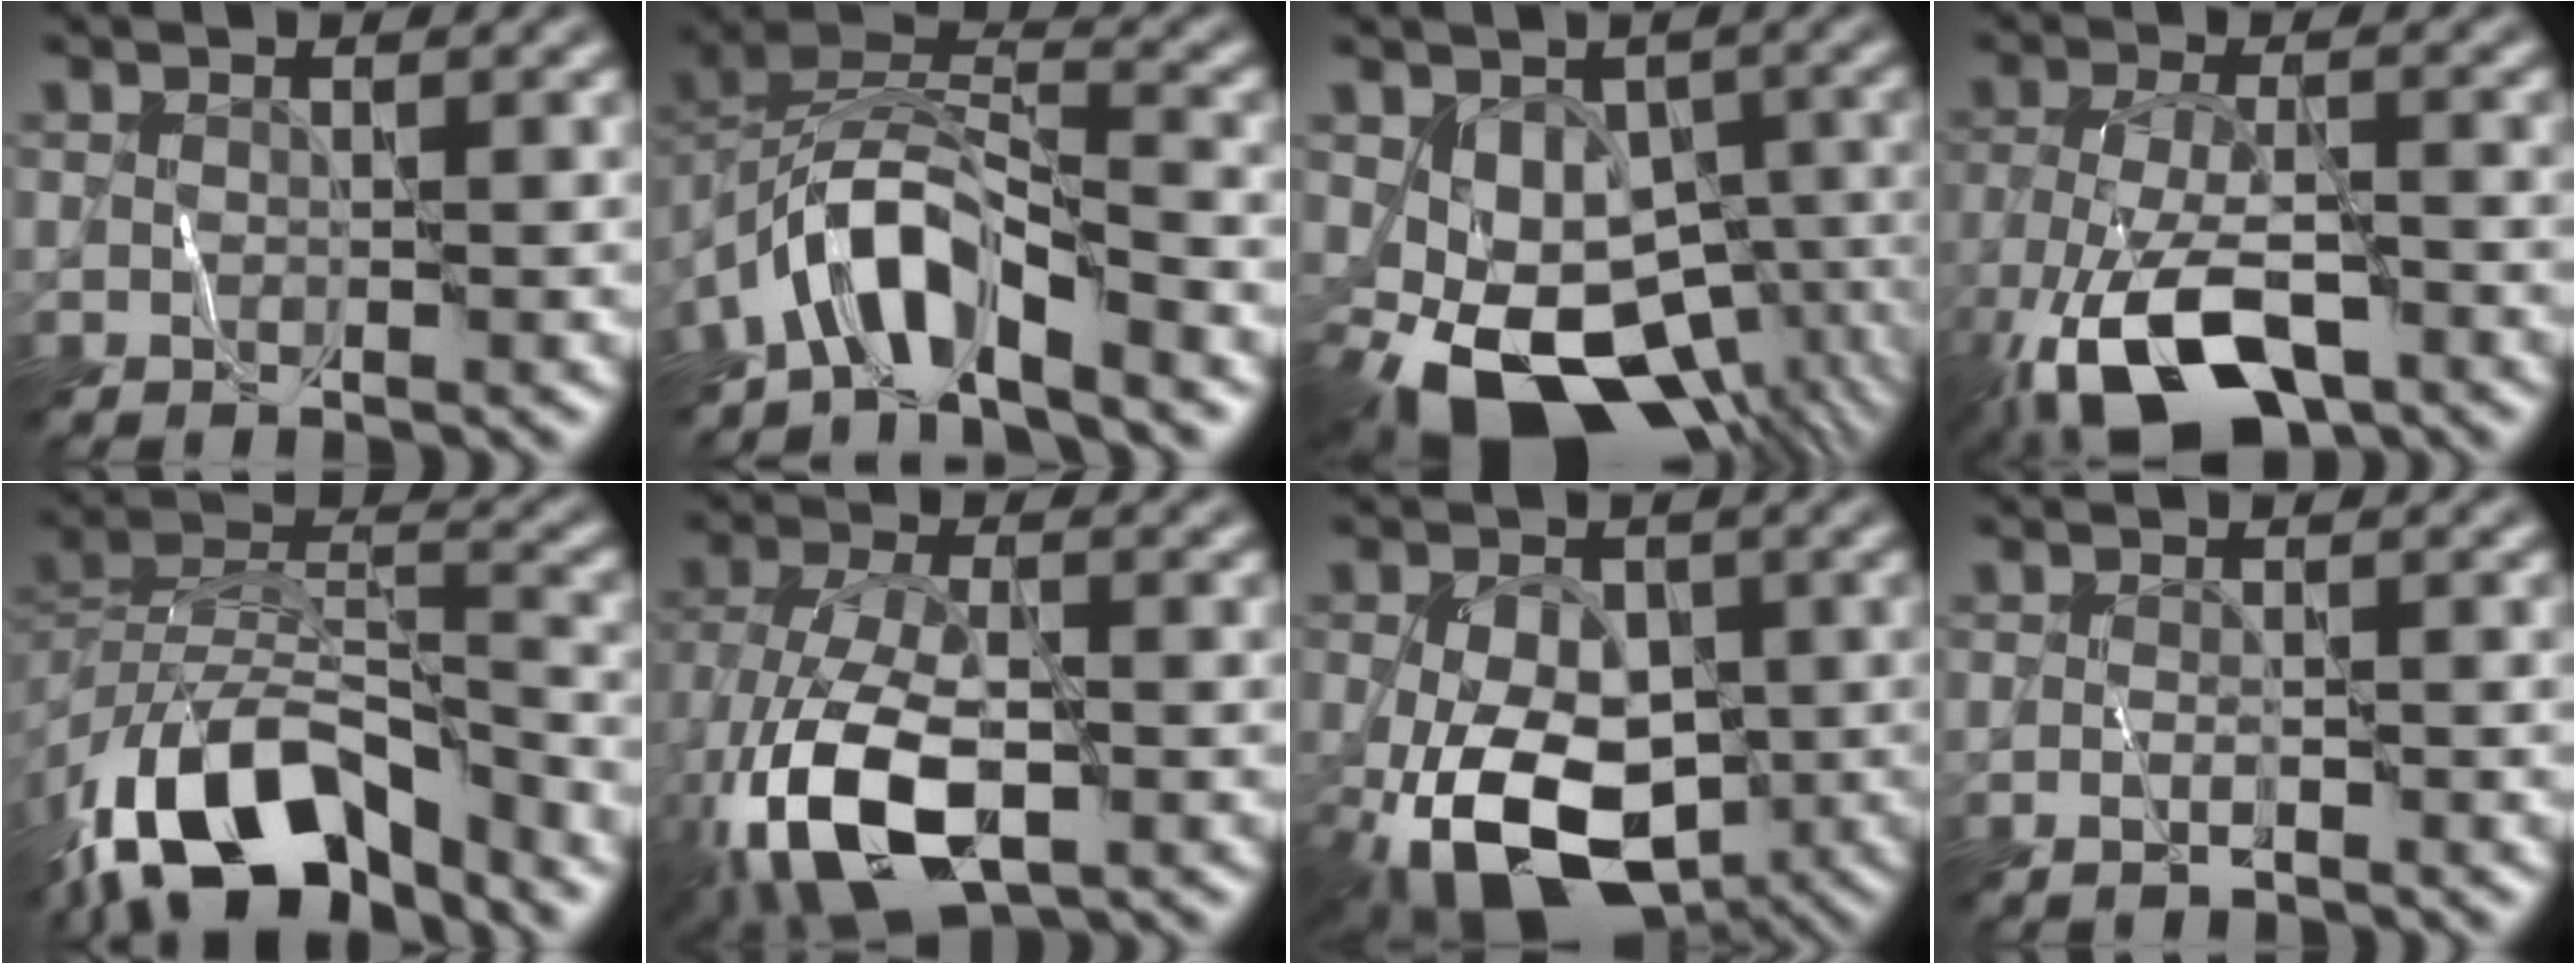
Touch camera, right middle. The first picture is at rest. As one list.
[{"total": 6.9, "force": [-4.5, 2.2, 4.7], "torque": [-0.077, 0.007, -0.095]}, {"total": 12.1, "force": [-5.1, 7.6, 7.9], "torque": [-0.122, -0.031, -0.065]}, {"total": 9.7, "force": [-5.6, 3.9, 6.9], "torque": [-0.142, -0.015, -0.103]}, {"total": 12.1, "force": [-7.8, 5.3, 7.7], "torque": [-0.140, 0.012, -0.153]}, {"total": 11.5, "force": [-4.9, 5.3, 8.9], "torque": [-0.200, -0.023, -0.092]}, {"total": 14.3, "force": [-5.0, 8.7, 10.2], "torque": [-0.173, -0.030, -0.079]}, {"total": 0.7, "force": [-0.4, 0.0, 0.5], "torque": [-0.010, 0.002, -0.010]}]